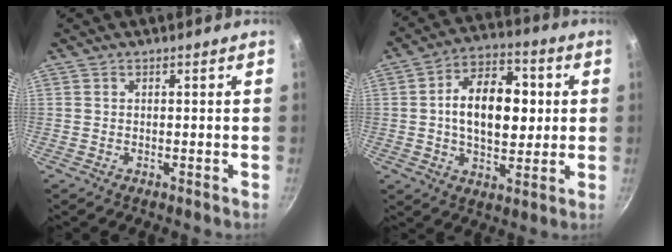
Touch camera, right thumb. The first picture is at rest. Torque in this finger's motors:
{"motor_torque": [-0.65, 1.12, 0.37, 0.33, 0.16]}